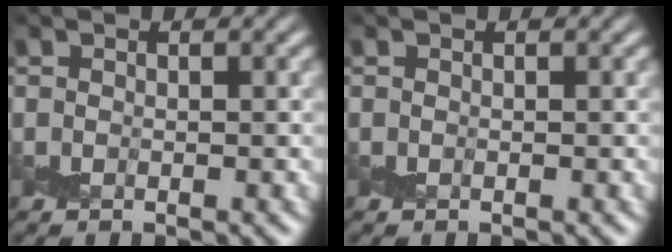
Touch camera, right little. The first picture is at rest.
{"total": 0.0}